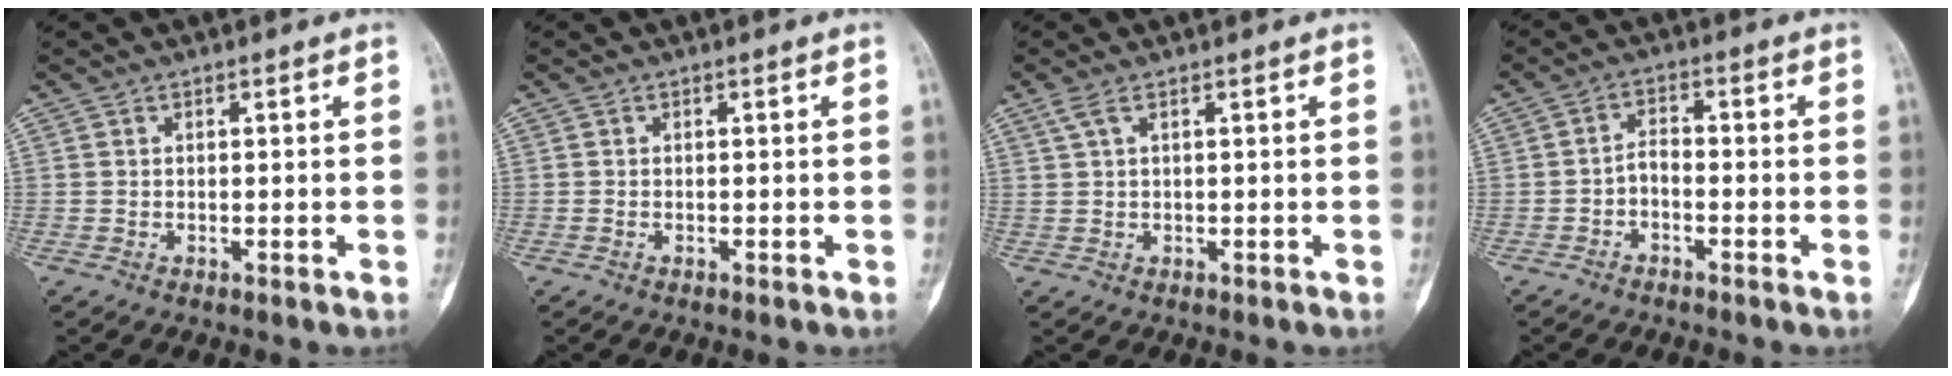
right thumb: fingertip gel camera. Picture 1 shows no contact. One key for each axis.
{"total": 0.0}
{"total": 1.9, "fx": 1.0, "fy": 0.4, "fz": 1.5, "tx": -0.045, "ty": 0.012, "tz": 0.028}
{"total": 2.7, "fx": -1.4, "fy": 1.2, "fz": 2.0, "tx": -0.031, "ty": 0.021, "tz": -0.030}